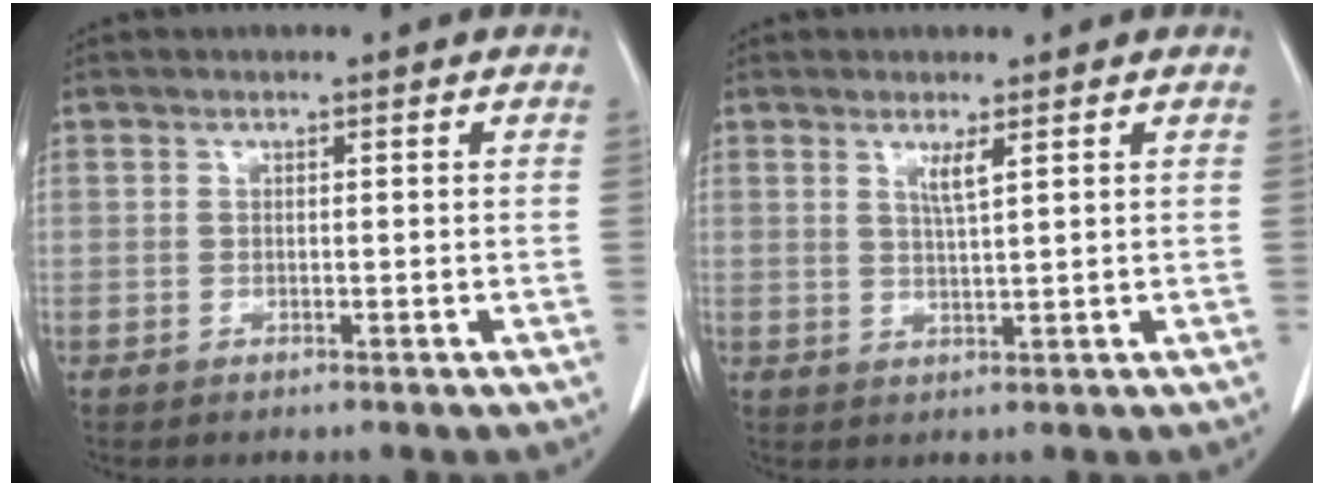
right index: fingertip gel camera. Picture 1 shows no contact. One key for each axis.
{"total": 2.2, "fx": 1.2, "fy": -0.3, "fz": 1.9, "tx": -0.036, "ty": -0.007, "tz": 0.023}